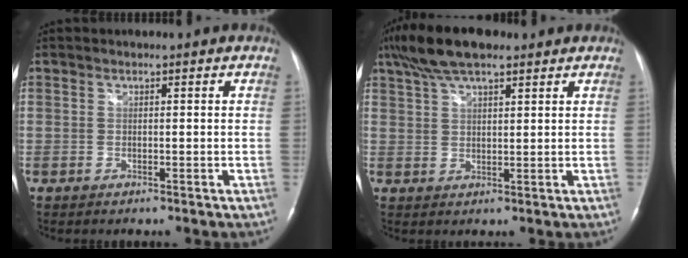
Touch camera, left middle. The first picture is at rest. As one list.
[{"total": 9.8, "force": [7.2, 2.7, 6.2], "torque": [-0.124, 0.027, 0.126]}]